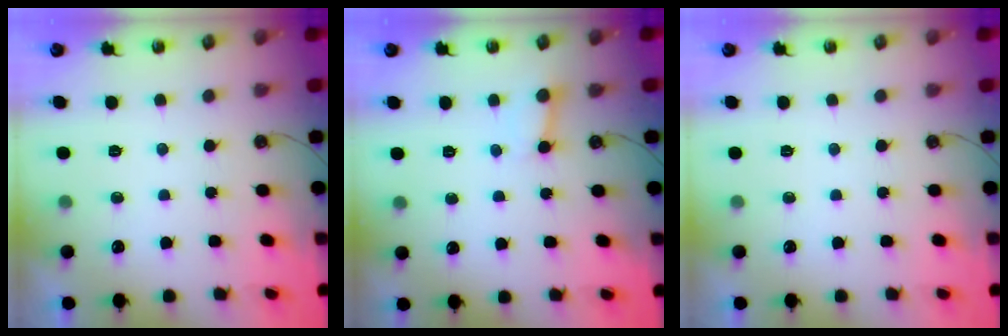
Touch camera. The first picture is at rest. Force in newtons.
{"total": 2.6, "press": 2.5, "slide": 0.4}
{"total": 0.0}